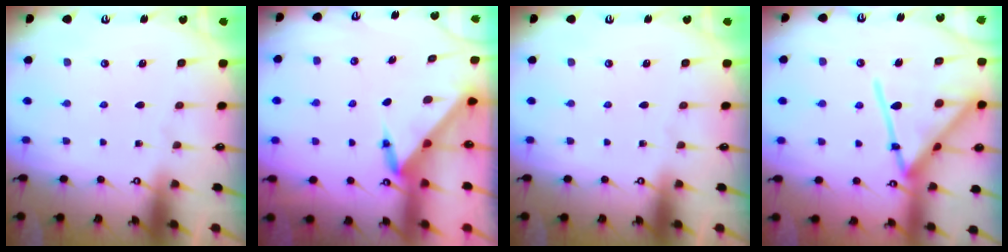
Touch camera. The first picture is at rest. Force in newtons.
{"total": 3.4, "press": 3.4, "slide": 0.2}
{"total": 0.0}
{"total": 20.5, "press": 20.4, "slide": 1.8}